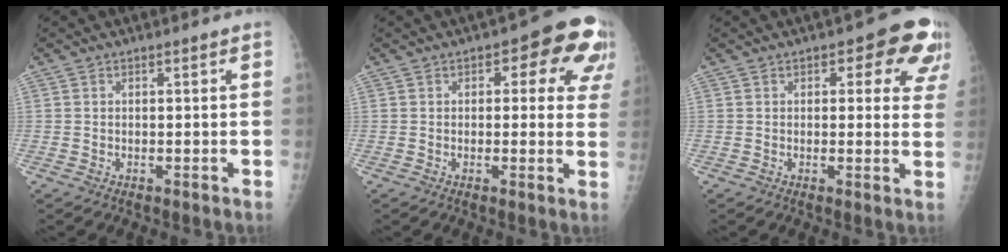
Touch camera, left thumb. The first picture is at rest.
{"total": 11.0, "force": [4.3, 5.5, 8.6], "torque": [-0.043, 0.001, 0.039]}
{"total": 9.6, "force": [4.7, 4.7, 6.9], "torque": [-0.028, -0.012, 0.044]}